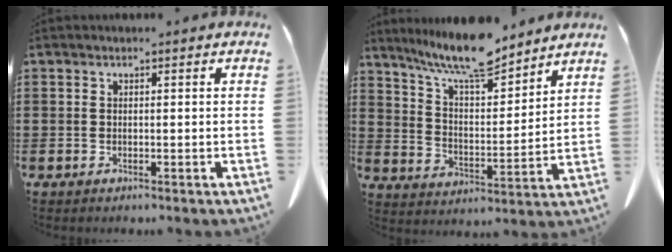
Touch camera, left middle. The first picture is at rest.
{"total": 10.6, "force": [9.1, 1.8, 5.1], "torque": [-0.121, -0.046, 0.162]}